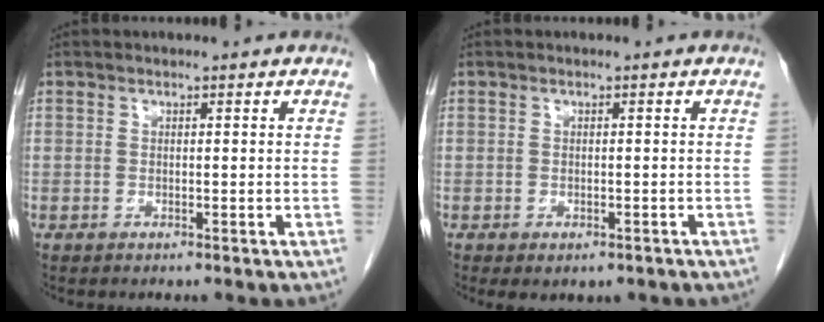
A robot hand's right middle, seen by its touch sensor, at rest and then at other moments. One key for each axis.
{"total": 3.6, "fx": -2.5, "fy": 1.9, "fz": 1.8, "tx": -0.018, "ty": -0.005, "tz": -0.026}